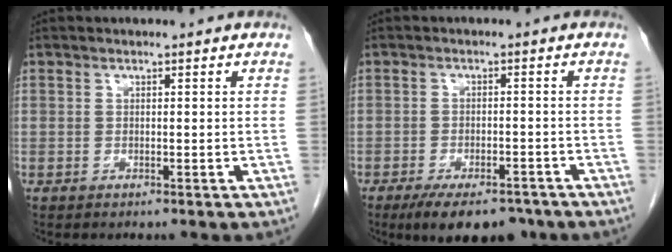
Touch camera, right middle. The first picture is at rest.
{"total": 9.6, "force": [-7.3, 3.6, 5.1], "torque": [-0.075, -0.006, -0.111]}